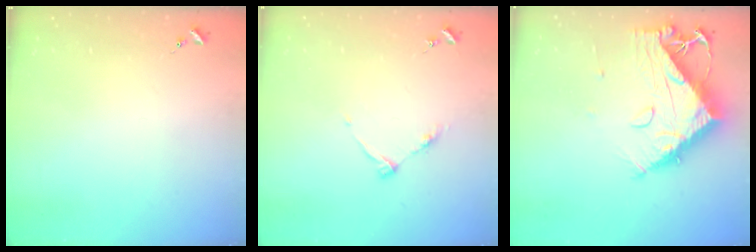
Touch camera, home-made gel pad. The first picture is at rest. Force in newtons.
{"total": 6.0, "press": 6.0, "slide": 0.7}
{"total": 13.9, "press": 13.8, "slide": 1.3}